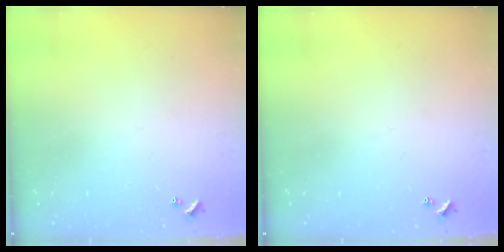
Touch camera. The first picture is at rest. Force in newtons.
{"total": 0.0}